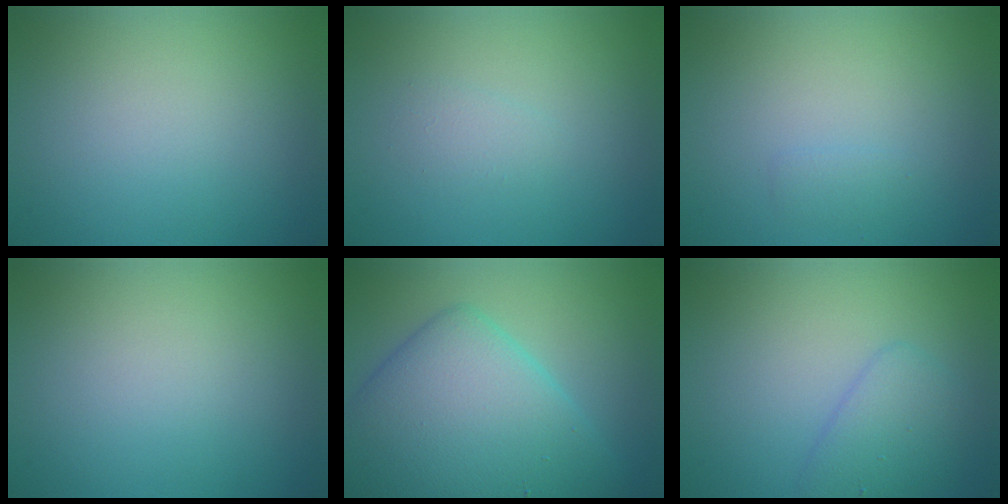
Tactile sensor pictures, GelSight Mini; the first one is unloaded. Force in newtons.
{"total": 1.0, "press": 1.0, "slide": 0.0}
{"total": 0.7, "press": 0.7, "slide": 0.0}
{"total": 0.0}
{"total": 9.5, "press": 9.5, "slide": 0.2}
{"total": 2.8, "press": 2.8, "slide": 0.1}